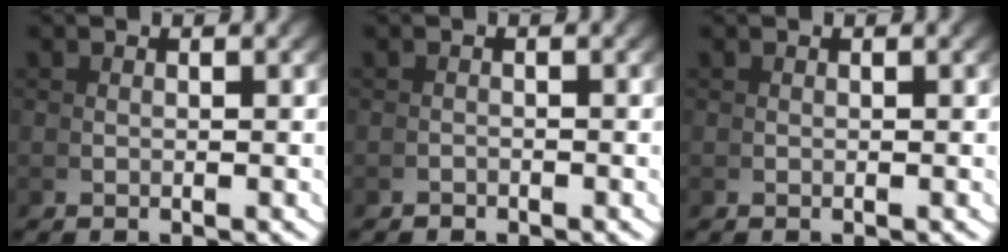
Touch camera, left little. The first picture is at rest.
{"total": 1.1, "force": [-0.6, -0.6, -0.6], "torque": [0.016, -0.004, -0.011]}
{"total": 0.0}